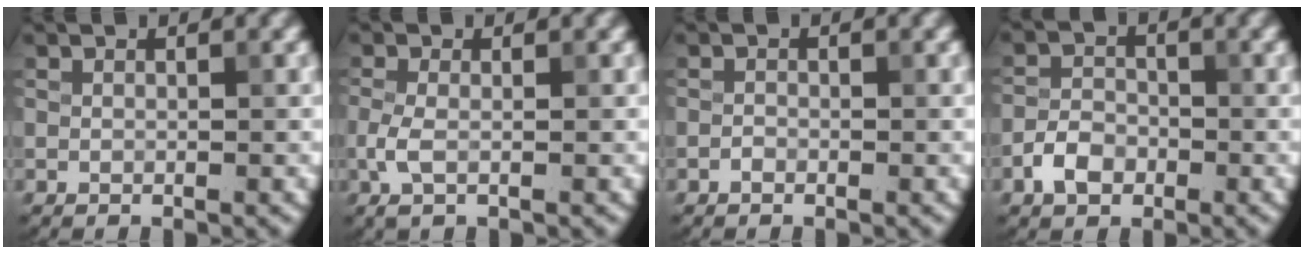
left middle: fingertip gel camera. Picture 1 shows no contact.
{"total": 1.8, "force": [-0.4, 0.7, 1.6], "torque": [-0.040, -0.002, -0.013]}
{"total": 0.5, "force": [-0.4, 0.3, 0.2], "torque": [-0.002, 0.000, -0.009]}
{"total": 2.9, "force": [-1.5, 2.0, 1.5], "torque": [-0.025, 0.006, -0.034]}